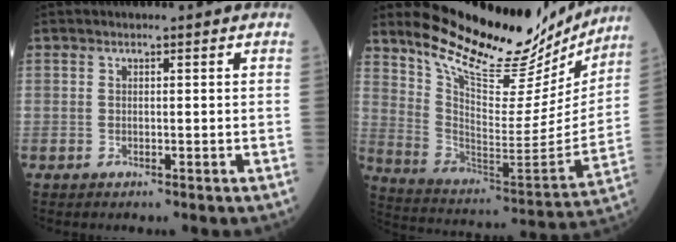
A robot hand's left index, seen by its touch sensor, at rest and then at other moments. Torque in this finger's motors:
{"motor_torque": [0.97, -1.16, 0.42, 0.07]}